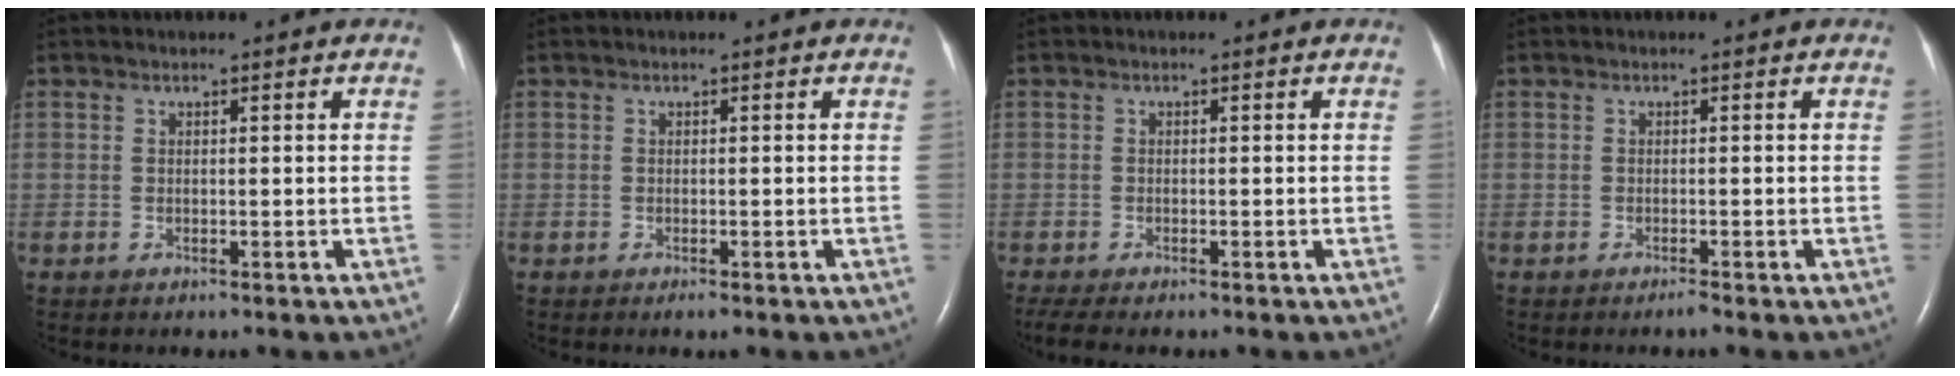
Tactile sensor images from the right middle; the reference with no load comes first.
{"total": 0.6, "force": [-0.4, -0.1, 0.5], "torque": [-0.012, -0.004, -0.004]}
{"total": 4.1, "force": [-3.3, 1.0, 2.3], "torque": [-0.044, -0.013, -0.050]}
{"total": 0.7, "force": [-0.5, -0.3, 0.3], "torque": [-0.009, -0.002, -0.008]}